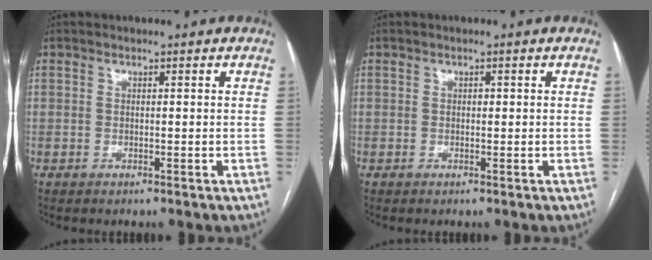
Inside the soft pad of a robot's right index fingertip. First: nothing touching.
{"total": 0.6, "force": [0.1, 0.4, 0.4], "torque": [-0.006, 0.001, 0.001]}